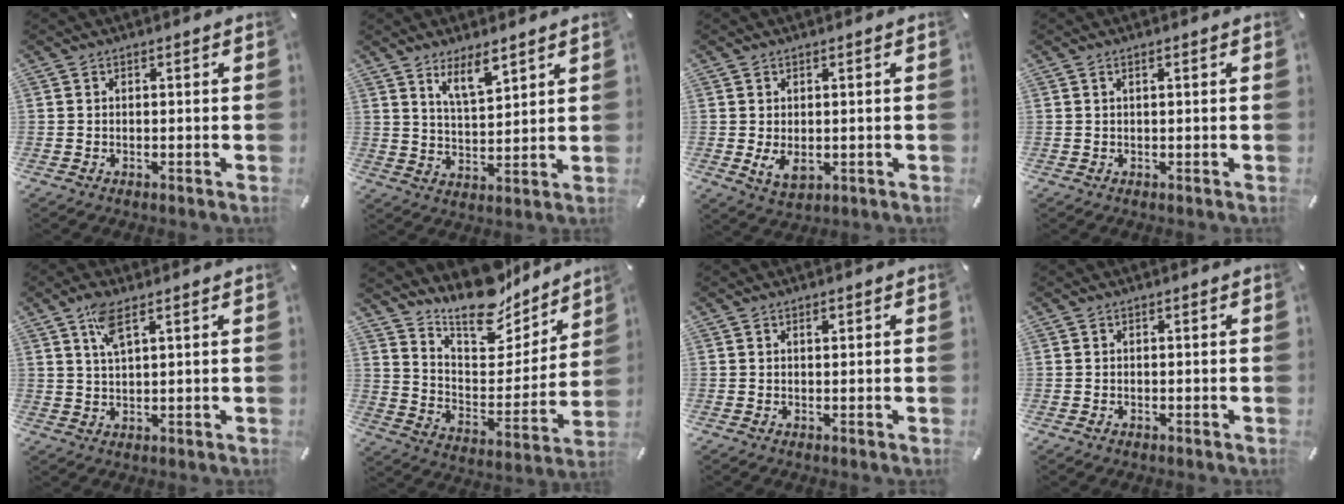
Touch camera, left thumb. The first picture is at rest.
{"total": 7.6, "force": [6.0, 2.4, 4.0], "torque": [-0.070, -0.033, 0.105]}
{"total": 4.1, "force": [-0.2, 2.8, 3.0], "torque": [-0.059, -0.010, -0.009]}
{"total": 0.9, "force": [0.3, 0.1, 0.8], "torque": [-0.015, 0.000, 0.006]}
{"total": 5.7, "force": [3.3, 1.7, 4.4], "torque": [-0.097, 0.004, 0.058]}
{"total": 16.5, "force": [15.0, 5.5, 3.9], "torque": [-0.075, -0.143, 0.266]}
{"total": 1.0, "force": [0.5, 0.5, 0.8], "torque": [-0.007, 0.000, 0.007]}
{"total": 0.0}